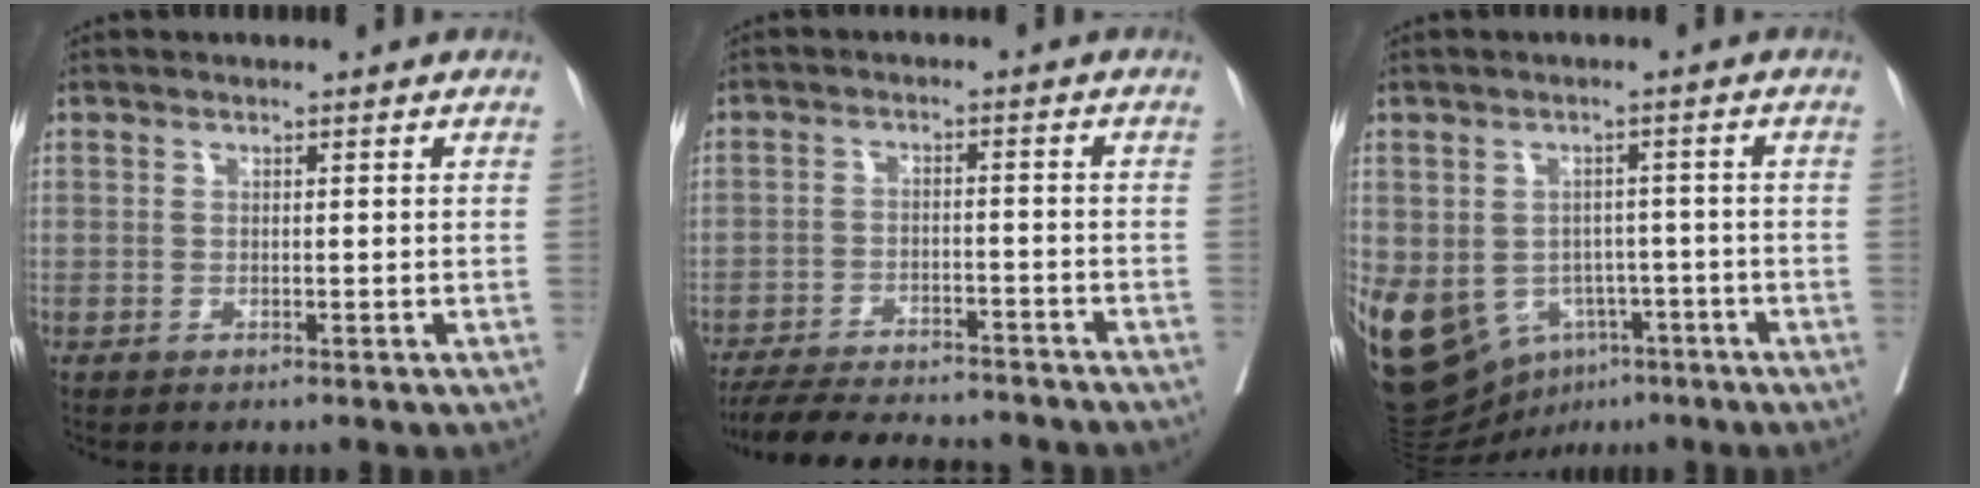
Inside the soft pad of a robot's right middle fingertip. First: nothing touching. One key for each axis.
{"total": 16.9, "fx": -15.2, "fy": 3.1, "fz": 6.6, "tx": -0.131, "ty": -0.016, "tz": -0.211}
{"total": 15.3, "fx": -7.0, "fy": 11.2, "fz": 7.7, "tx": -0.170, "ty": 0.012, "tz": -0.094}